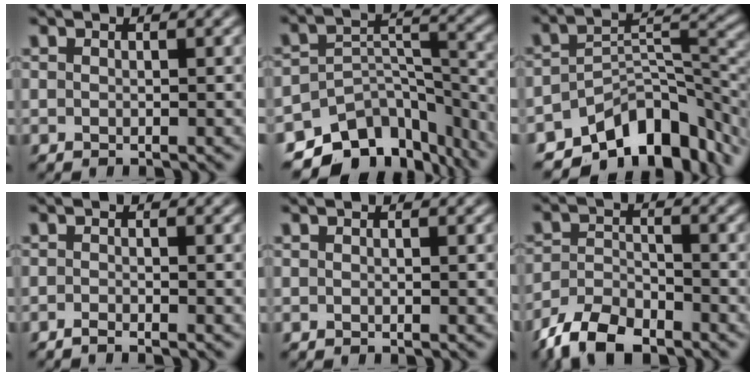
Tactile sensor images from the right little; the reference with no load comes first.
{"total": 13.5, "force": [-8.5, 8.4, 6.4], "torque": [-0.101, -0.049, -0.120]}
{"total": 13.1, "force": [-7.3, 7.1, 8.2], "torque": [-0.110, -0.028, -0.100]}
{"total": 1.2, "force": [-1.1, -0.4, 0.2], "torque": [-0.009, -0.005, -0.019]}
{"total": 0.0}
{"total": 6.0, "force": [-4.7, 2.7, 2.5], "torque": [-0.037, -0.013, -0.076]}